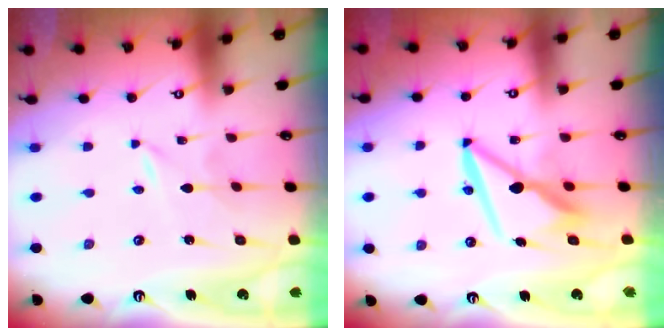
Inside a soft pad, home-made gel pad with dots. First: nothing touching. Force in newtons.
{"total": 9.6, "press": 9.5, "slide": 1.3}